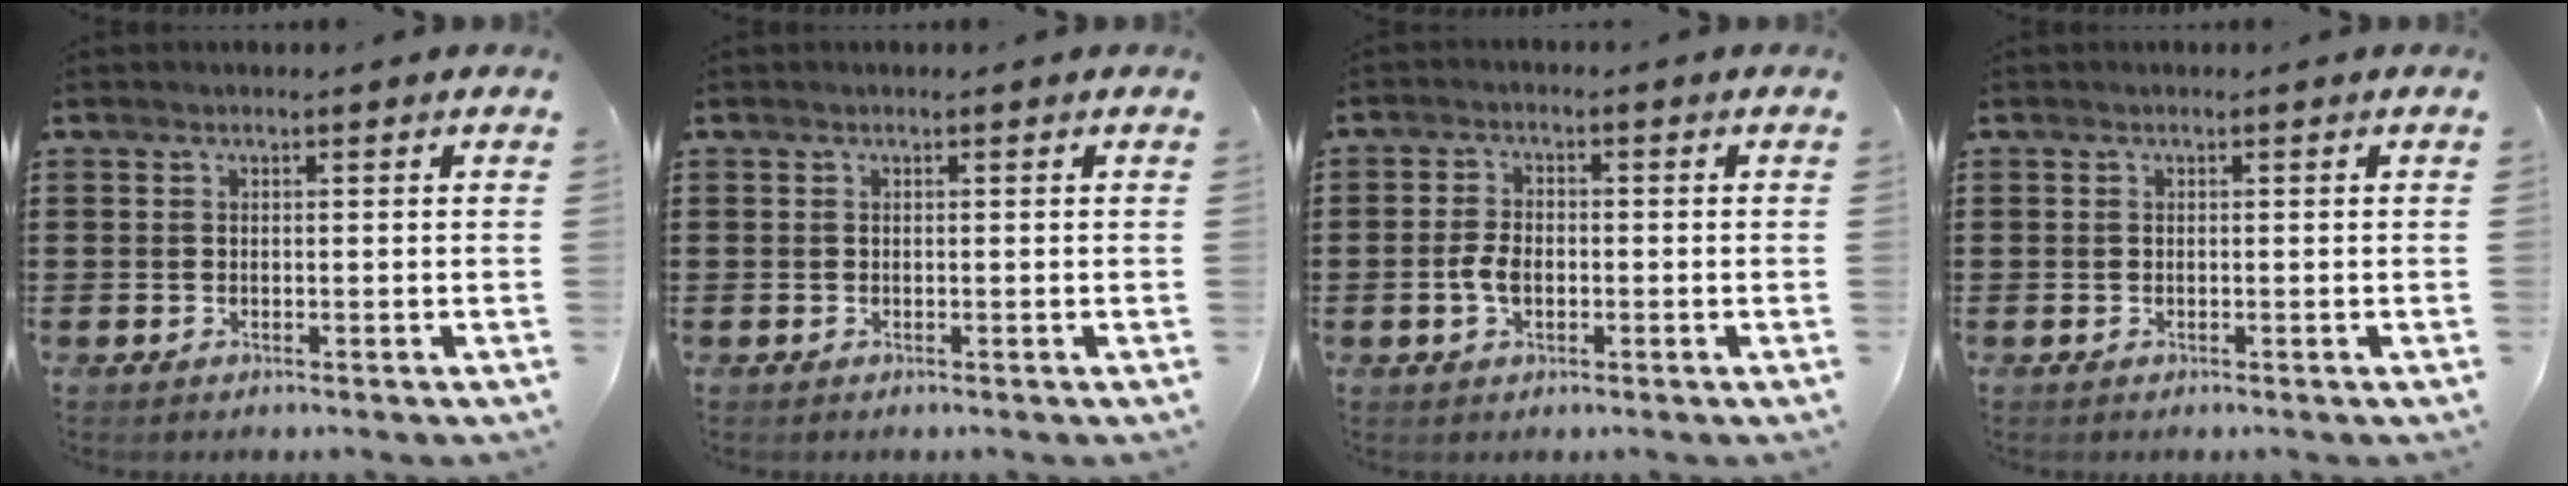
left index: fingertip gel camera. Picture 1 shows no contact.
{"total": 0.0}
{"total": 3.6, "force": [-0.8, 2.1, 2.8], "torque": [-0.075, -0.004, -0.020]}
{"total": 0.0}